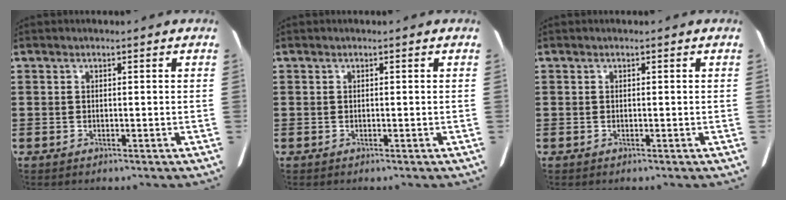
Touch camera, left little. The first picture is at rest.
{"total": 0.0}
{"total": 0.0}